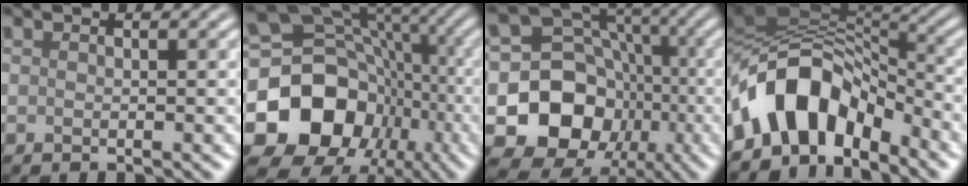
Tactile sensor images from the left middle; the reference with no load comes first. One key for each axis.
{"total": 16.1, "fx": -4.1, "fy": 13.3, "fz": 8.0, "tx": -0.157, "ty": -0.010, "tz": -0.073}
{"total": 11.2, "fx": -2.7, "fy": 9.7, "fz": 4.8, "tx": -0.083, "ty": -0.003, "tz": -0.063}
{"total": 9.8, "fx": -4.2, "fy": 6.0, "fz": 6.5, "tx": -0.100, "ty": 0.019, "tz": -0.080}